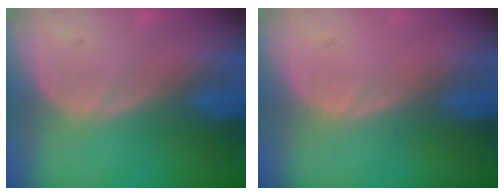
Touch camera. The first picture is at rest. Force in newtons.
{"total": 0.5, "press": 0.5, "slide": 0.1}